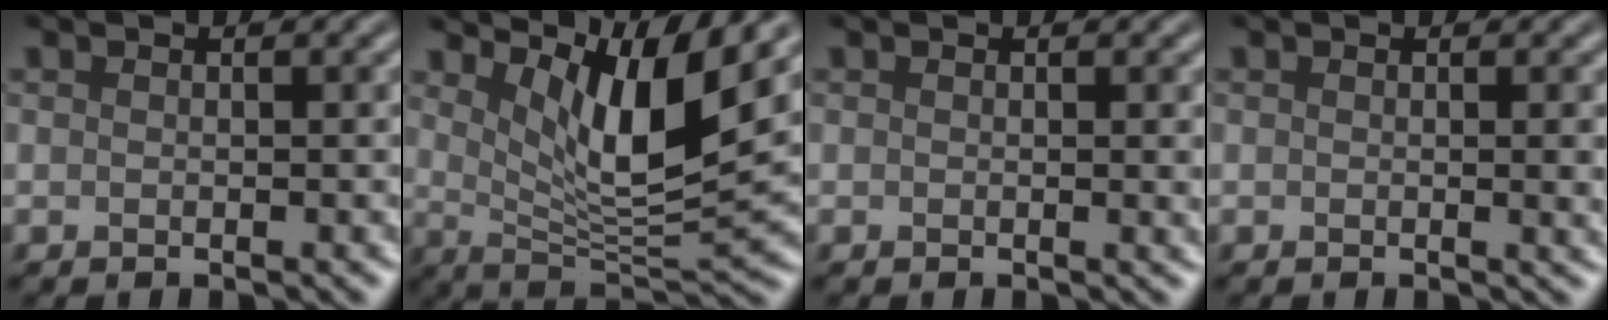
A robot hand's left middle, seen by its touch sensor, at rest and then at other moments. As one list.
[{"total": 8.2, "force": [4.1, 2.1, 6.8], "torque": [-0.111, -0.016, 0.073]}, {"total": 1.1, "force": [0.2, 0.3, 1.0], "torque": [-0.008, -0.001, 0.000]}, {"total": 1.7, "force": [0.1, 0.5, 1.7], "torque": [-0.016, -0.001, -0.002]}]